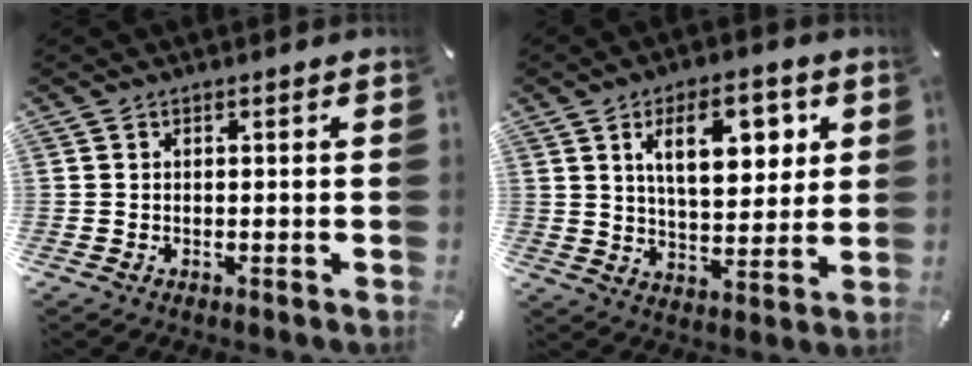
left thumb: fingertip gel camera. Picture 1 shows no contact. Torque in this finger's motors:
{"motor_torque": [2.53, 2.48, 2.11, -0.67, 0.57]}